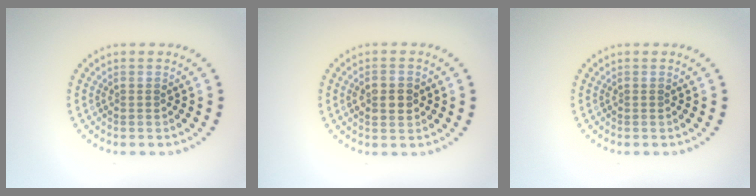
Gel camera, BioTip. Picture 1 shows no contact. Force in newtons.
{"total": 2.4, "press": 2.4, "slide": 0.3}
{"total": 0.0}